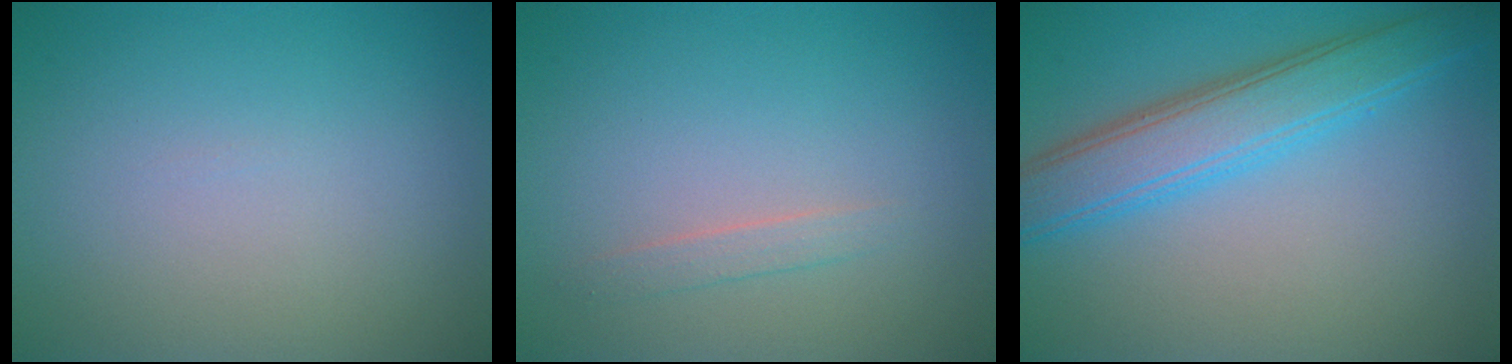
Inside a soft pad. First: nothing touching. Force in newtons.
{"total": 1.1, "press": 1.1, "slide": 0.0}
{"total": 5.5, "press": 5.5, "slide": 0.2}